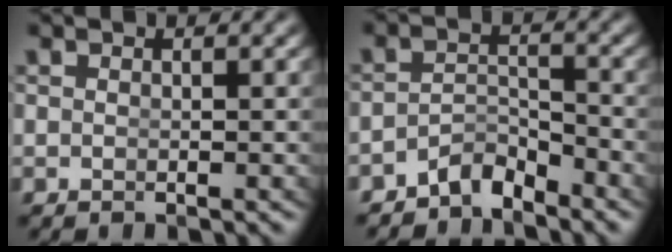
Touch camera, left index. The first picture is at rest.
{"total": 3.6, "force": [-3.3, 1.2, 0.9], "torque": [-0.013, -0.011, -0.054]}